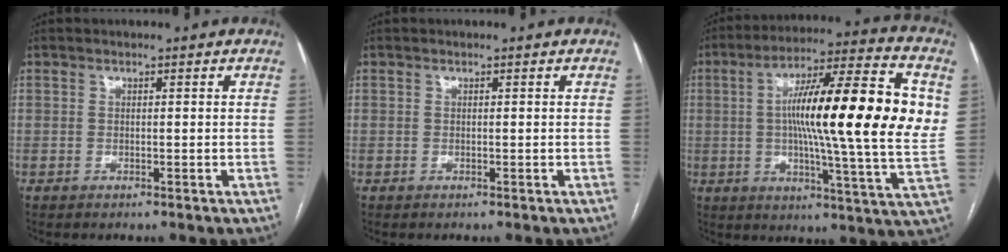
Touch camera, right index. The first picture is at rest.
{"total": 0.0}
{"total": 24.1, "force": [3.3, 1.6, 23.8], "torque": [-0.333, 0.022, 0.034]}